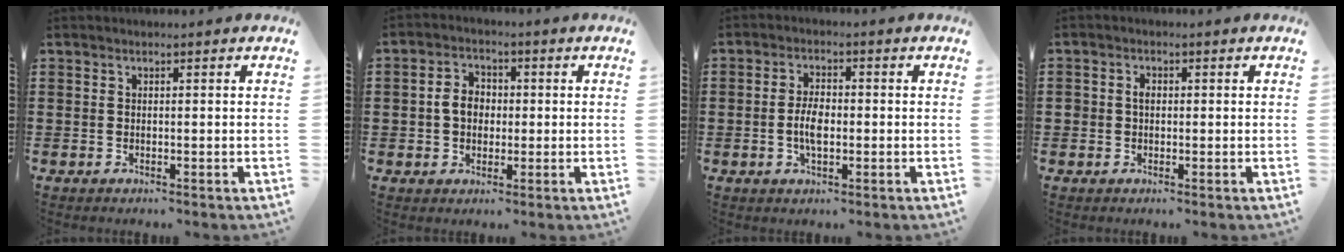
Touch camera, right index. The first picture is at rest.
{"total": 3.9, "force": [-0.1, 2.9, 2.6], "torque": [-0.061, 0.009, -0.006]}
{"total": 4.3, "force": [-0.7, 1.8, 3.8], "torque": [-0.085, -0.003, -0.016]}
{"total": 1.6, "force": [0.1, 1.3, 0.9], "torque": [-0.019, 0.008, 0.001]}